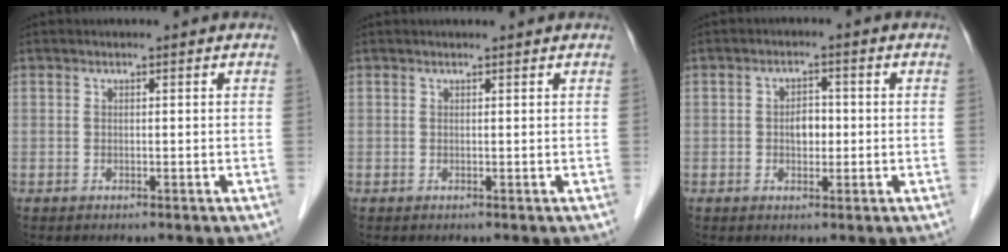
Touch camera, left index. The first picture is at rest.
{"total": 1.7, "force": [1.6, 0.0, 0.4], "torque": [-0.008, 0.013, 0.022]}
{"total": 2.9, "force": [-0.4, 1.9, 2.2], "torque": [-0.037, 0.007, -0.006]}